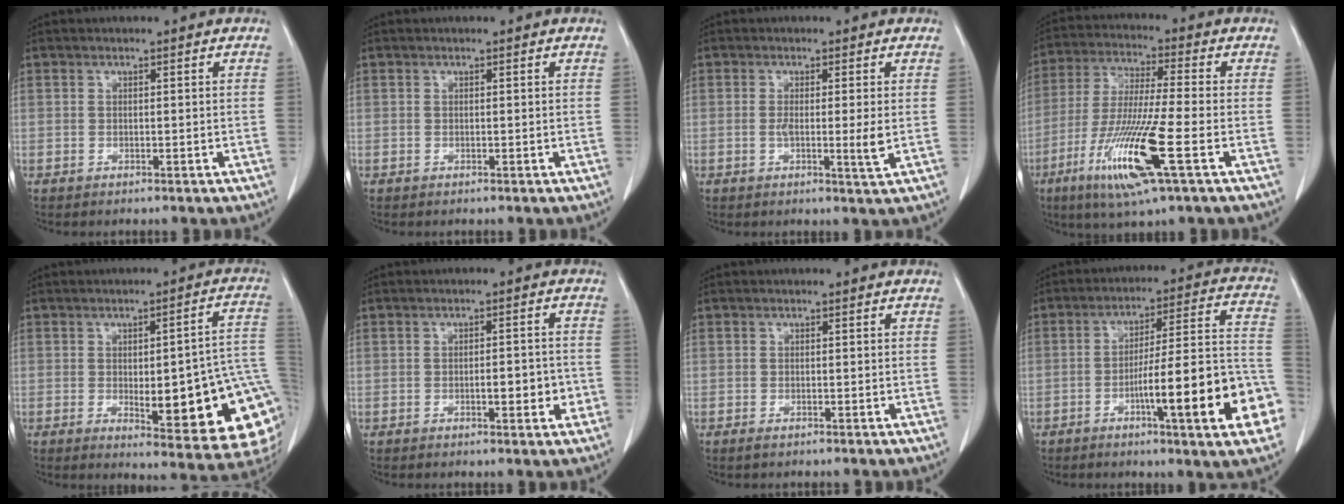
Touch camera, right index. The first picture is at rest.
{"total": 0.0}
{"total": 3.7, "force": [-0.3, 0.0, 3.7], "torque": [-0.063, -0.007, -0.005]}
{"total": 14.7, "force": [-5.9, 0.2, 13.5], "torque": [-0.278, -0.030, -0.110]}
{"total": 20.3, "force": [-3.4, 4.7, 19.5], "torque": [-0.160, 0.015, -0.020]}
{"total": 4.2, "force": [-1.2, 1.3, 3.8], "torque": [-0.054, 0.002, -0.010]}
{"total": 0.6, "force": [-0.4, 0.1, 0.4], "torque": [-0.006, -0.002, -0.003]}
{"total": 19.2, "force": [-7.0, 1.4, 17.8], "torque": [-0.194, 0.019, -0.095]}